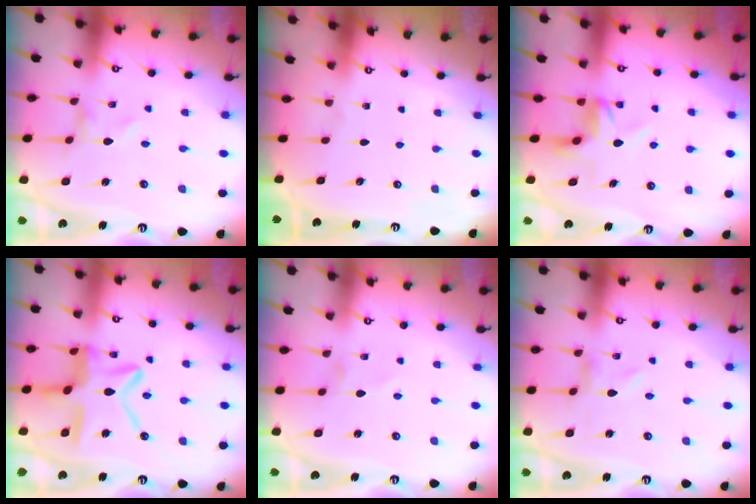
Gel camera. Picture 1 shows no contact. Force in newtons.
{"total": 0.0}
{"total": 5.1, "press": 5.1, "slide": 0.2}
{"total": 14.0, "press": 13.9, "slide": 1.4}
{"total": 0.0}
{"total": 0.0}